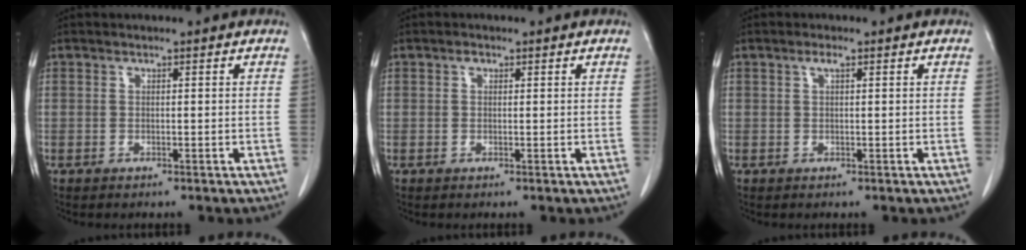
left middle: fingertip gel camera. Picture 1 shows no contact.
{"total": 0.7, "force": [0.4, 0.4, 0.4], "torque": [-0.006, 0.001, 0.005]}
{"total": 1.2, "force": [0.6, 0.1, 1.0], "torque": [-0.022, 0.002, 0.010]}